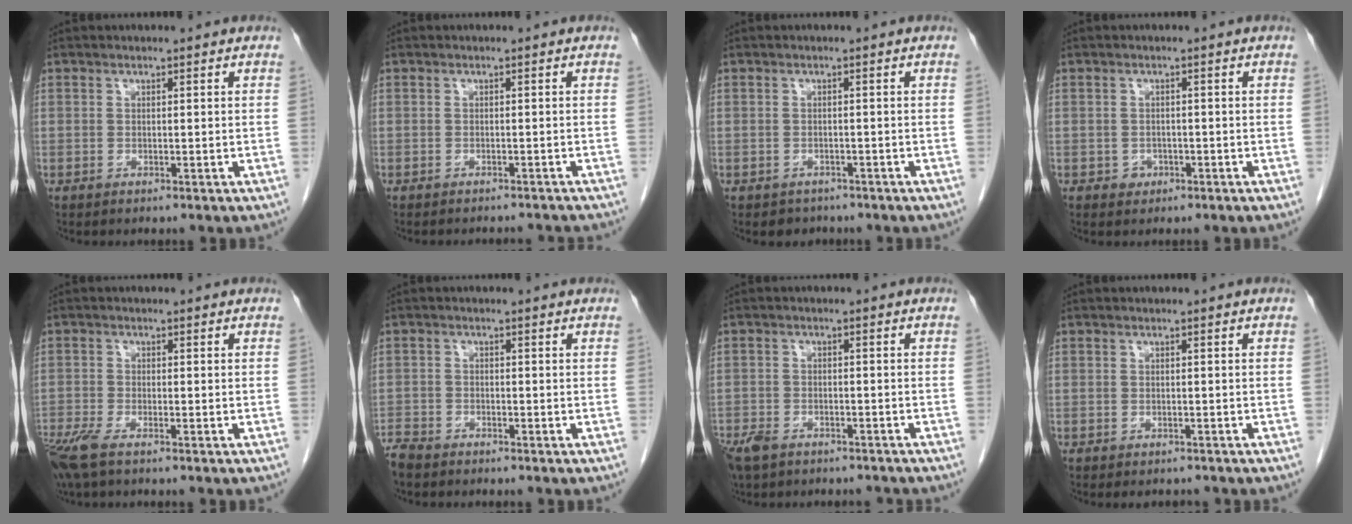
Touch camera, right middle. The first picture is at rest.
{"total": 5.8, "force": [-5.6, 1.0, 1.3], "torque": [-0.011, -0.004, -0.057]}
{"total": 2.1, "force": [-1.6, 1.3, -0.1], "torque": [-0.010, 0.004, -0.024]}
{"total": 1.4, "force": [-0.7, 1.2, 0.3], "torque": [-0.004, 0.005, -0.007]}
{"total": 5.4, "force": [-3.9, 1.0, 3.6], "torque": [-0.079, -0.015, -0.076]}
{"total": 3.2, "force": [-3.0, 0.7, 0.7], "torque": [-0.010, -0.009, -0.059]}
{"total": 9.2, "force": [-7.2, 4.1, 4.0], "torque": [-0.087, -0.002, -0.106]}
{"total": 2.3, "force": [-2.1, 0.8, 0.5], "torque": [-0.003, -0.002, -0.025]}